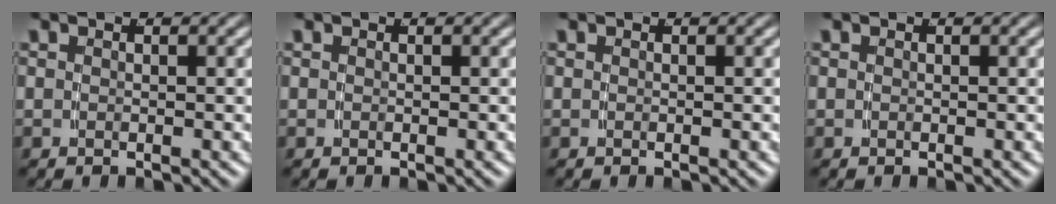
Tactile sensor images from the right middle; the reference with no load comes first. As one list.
[{"total": 0.0}, {"total": 0.0}, {"total": 0.0}]